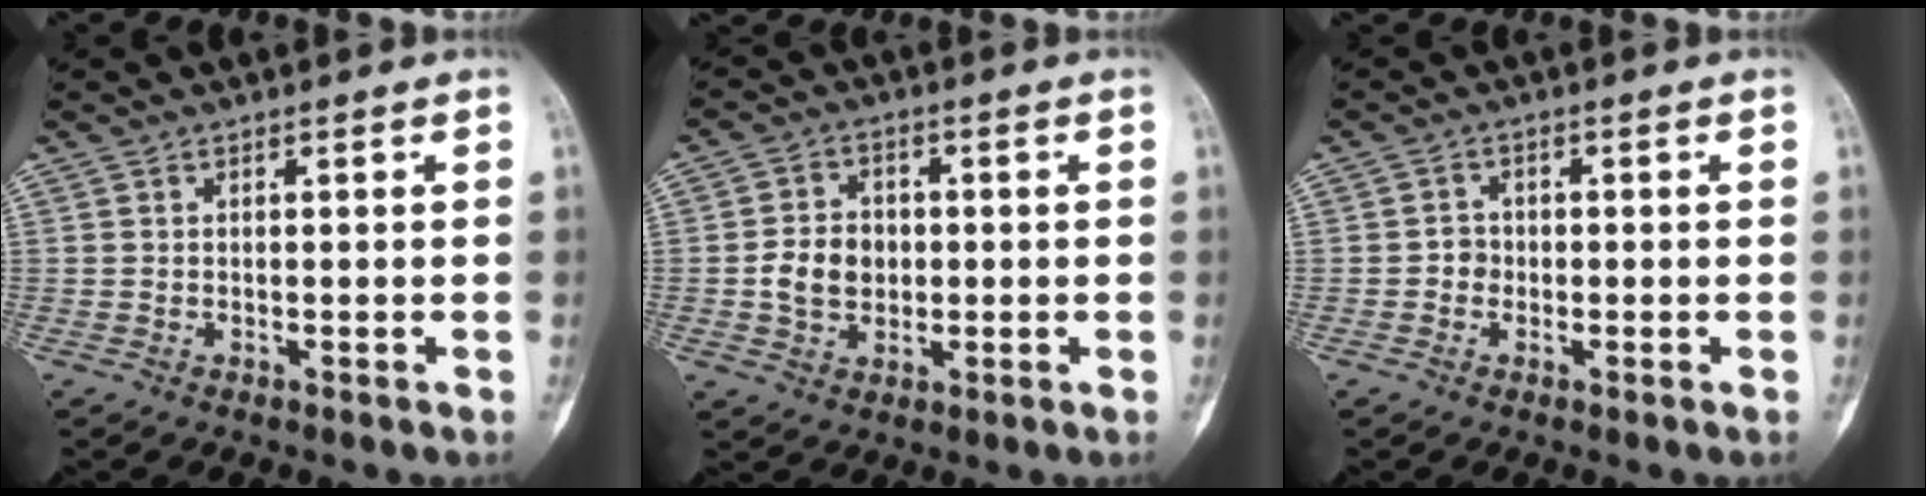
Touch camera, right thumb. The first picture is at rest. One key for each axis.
{"total": 7.2, "fx": -0.5, "fy": 5.8, "fz": 4.3, "tx": -0.056, "ty": 0.008, "tz": -0.011}
{"total": 2.1, "fx": -0.5, "fy": 1.9, "fz": 0.7, "tx": 0.005, "ty": 0.009, "tz": -0.015}